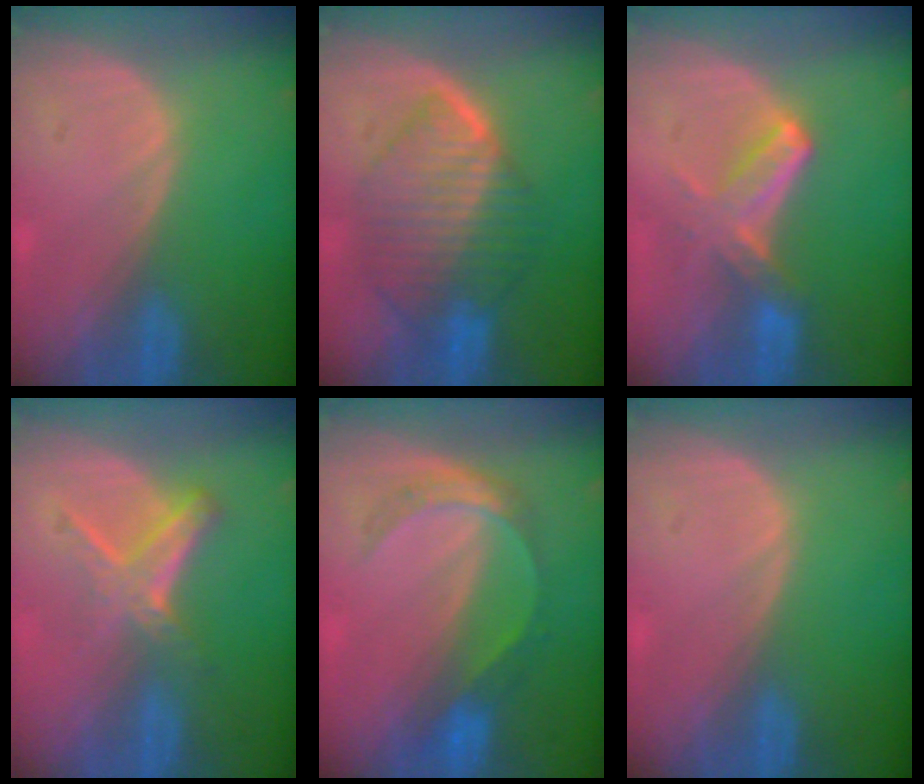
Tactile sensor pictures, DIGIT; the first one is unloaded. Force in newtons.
{"total": 9.3, "press": 9.3, "slide": 0.6}
{"total": 5.7, "press": 5.5, "slide": 1.4}
{"total": 5.8, "press": 5.1, "slide": 2.8}
{"total": 5.2, "press": 4.9, "slide": 1.7}
{"total": 0.0}